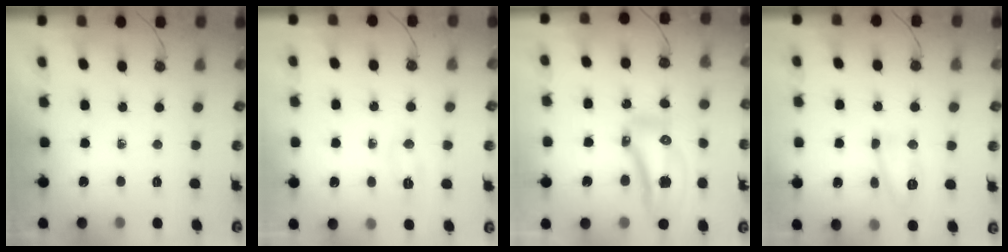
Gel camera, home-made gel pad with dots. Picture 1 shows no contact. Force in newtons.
{"total": 5.9, "press": 5.8, "slide": 0.7}
{"total": 13.5, "press": 13.4, "slide": 2.3}
{"total": 7.3, "press": 7.3, "slide": 0.5}